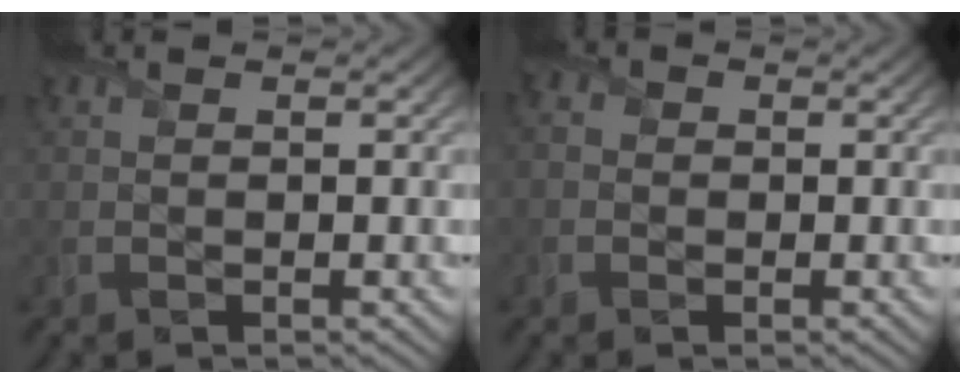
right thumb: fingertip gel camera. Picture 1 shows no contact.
{"total": 1.8, "force": [-0.2, 1.7, 0.7], "torque": [-0.017, 0.003, -0.011]}